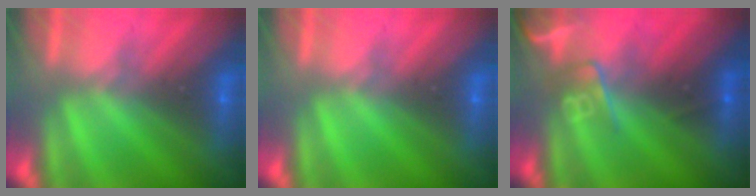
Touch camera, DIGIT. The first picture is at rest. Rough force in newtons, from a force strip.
{"total": 0.0}
{"total": 2.6}